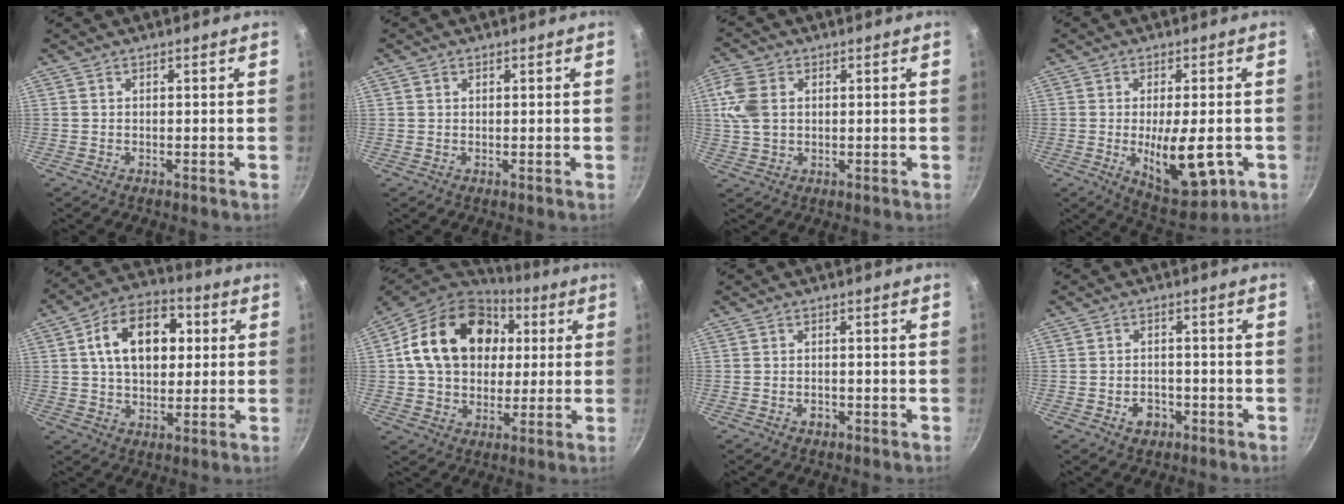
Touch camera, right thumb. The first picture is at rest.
{"total": 1.0, "force": [0.4, 0.8, 0.3], "torque": [-0.003, 0.002, 0.005]}
{"total": 7.4, "force": [1.5, 5.2, 5.0], "torque": [-0.102, 0.004, 0.027]}
{"total": 12.9, "force": [-2.8, 5.2, 11.4], "torque": [-0.150, -0.006, -0.029]}
{"total": 15.8, "force": [3.3, 10.5, 11.3], "torque": [-0.146, 0.016, 0.042]}
{"total": 22.0, "force": [4.7, 16.6, 13.8], "torque": [-0.217, 0.018, 0.075]}
{"total": 1.8, "force": [-0.8, 1.3, 0.9], "torque": [-0.013, 0.006, -0.012]}
{"total": 4.3, "force": [-1.9, 3.3, 2.1], "torque": [-0.020, 0.019, -0.026]}